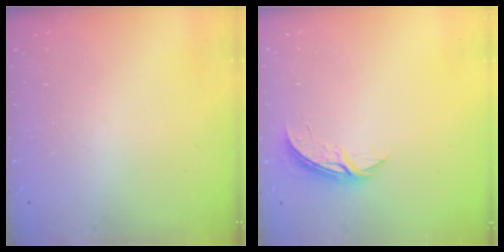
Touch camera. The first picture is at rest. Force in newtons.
{"total": 4.3, "press": 4.3, "slide": 0.3}